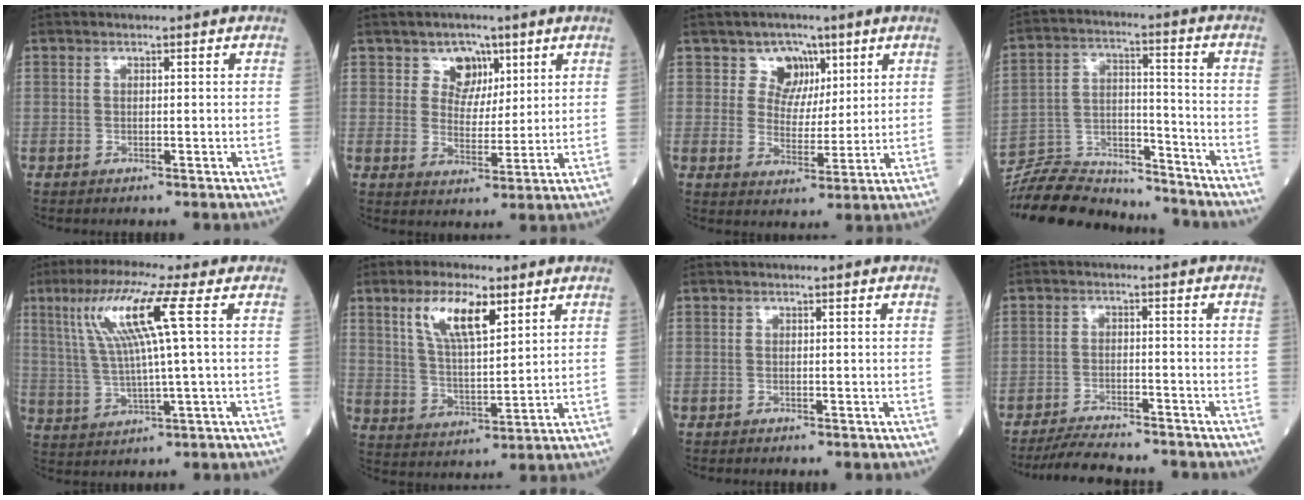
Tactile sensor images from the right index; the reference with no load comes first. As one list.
[{"total": 5.2, "force": [3.0, 3.9, 1.5], "torque": [-0.019, 0.003, 0.054]}, {"total": 5.7, "force": [3.3, 4.6, 1.0], "torque": [-0.010, 0.007, 0.059]}, {"total": 16.1, "force": [-15.7, 2.3, 2.7], "torque": [-0.054, 0.024, -0.261]}, {"total": 11.2, "force": [3.9, -0.6, 10.5], "torque": [-0.213, 0.017, 0.080]}, {"total": 9.7, "force": [5.2, 2.8, 7.6], "torque": [-0.151, 0.006, 0.104]}, {"total": 0.0}, {"total": 9.2, "force": [-8.5, 0.9, 3.2], "torque": [-0.051, -0.010, -0.132]}]